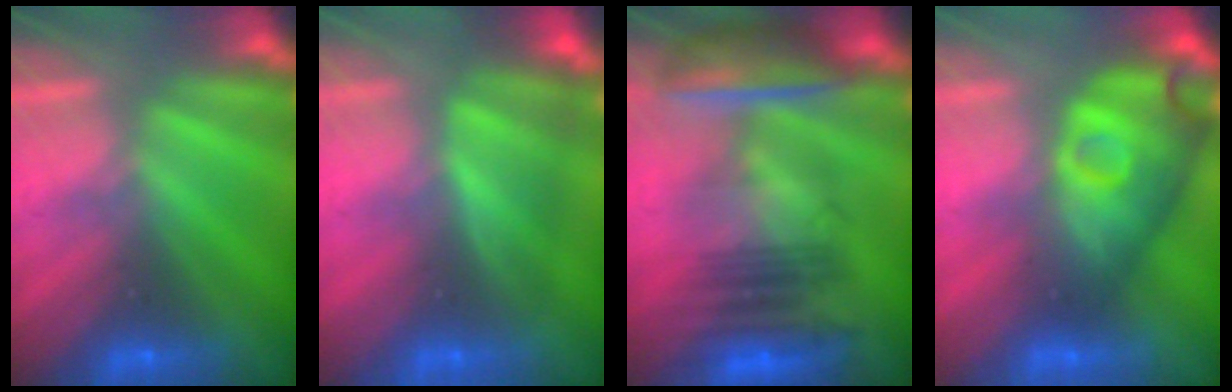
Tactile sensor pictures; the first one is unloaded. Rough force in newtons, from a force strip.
{"total": 4.5}
{"total": 7.3}
{"total": 4.6}